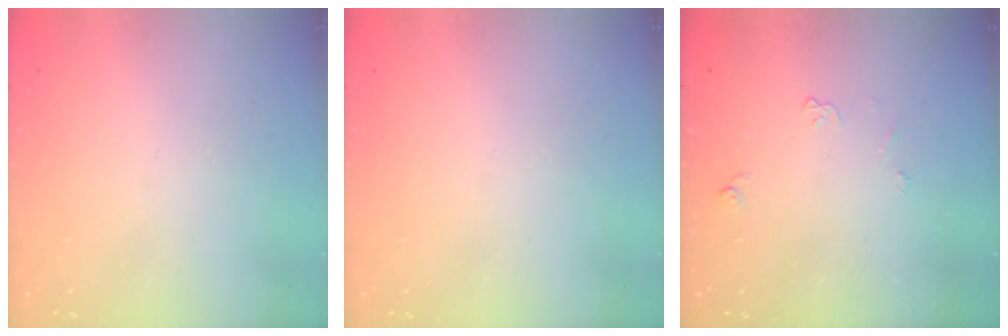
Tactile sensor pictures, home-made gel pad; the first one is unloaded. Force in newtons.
{"total": 0.0}
{"total": 3.4, "press": 3.4, "slide": 0.6}